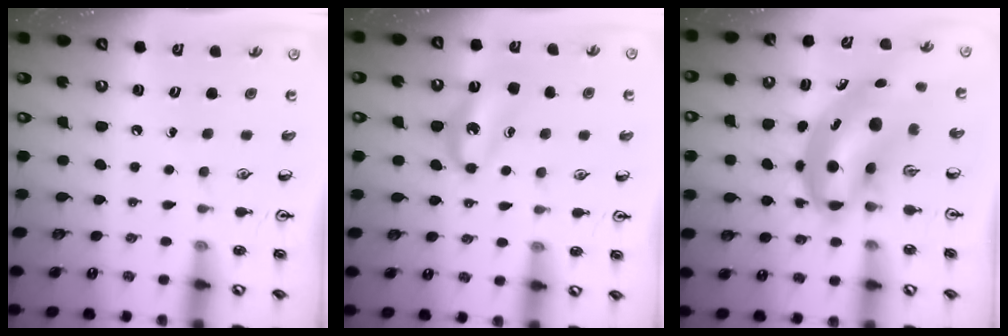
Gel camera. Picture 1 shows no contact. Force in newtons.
{"total": 7.7, "press": 7.5, "slide": 1.9}
{"total": 8.4, "press": 8.1, "slide": 2.2}